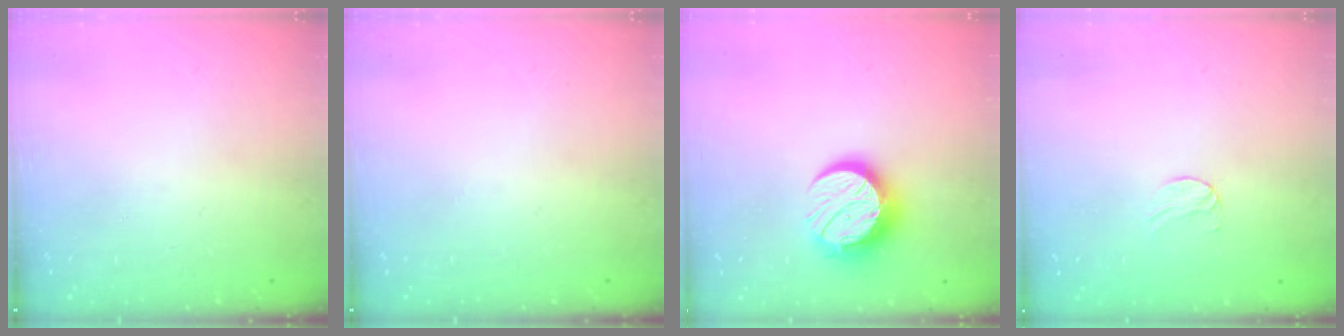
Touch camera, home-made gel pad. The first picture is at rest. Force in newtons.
{"total": 0.0}
{"total": 12.3, "press": 12.2, "slide": 0.9}
{"total": 5.7, "press": 5.7, "slide": 0.4}